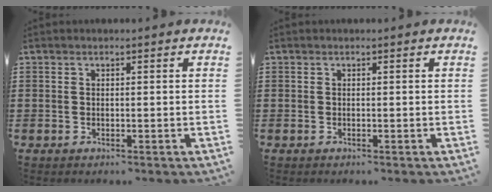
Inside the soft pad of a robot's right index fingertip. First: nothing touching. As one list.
[{"total": 0.0}]